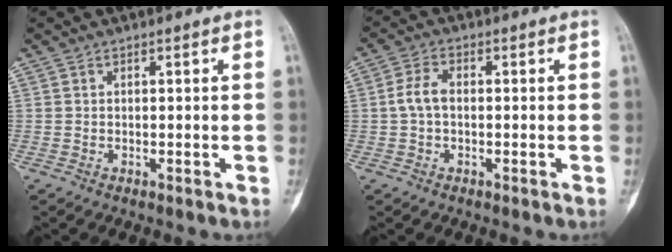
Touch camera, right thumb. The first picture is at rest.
{"total": 4.1, "force": [-0.2, 2.5, 3.3], "torque": [-0.071, 0.012, -0.009]}